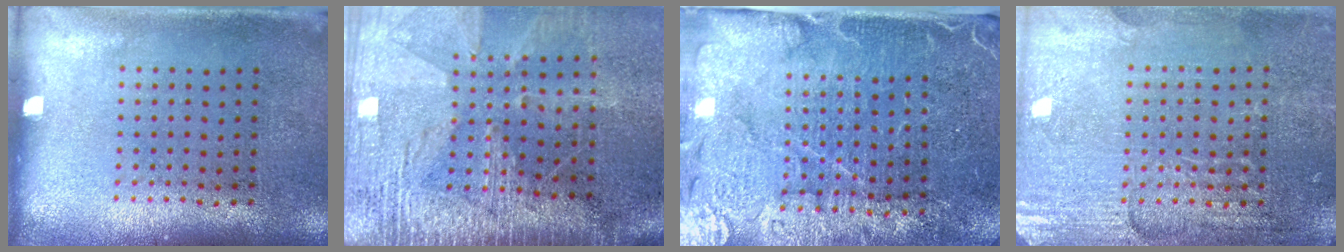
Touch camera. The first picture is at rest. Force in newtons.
{"total": 3.8, "press": 3.3, "slide": 1.8}
{"total": 4.6, "press": 4.2, "slide": 1.9}
{"total": 3.3, "press": 3.3, "slide": 0.7}